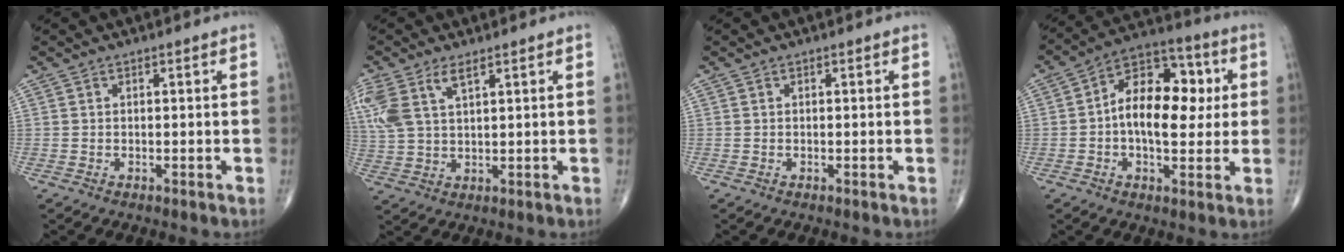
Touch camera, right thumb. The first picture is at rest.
{"total": 9.6, "force": [4.5, 4.4, 7.2], "torque": [-0.182, 0.005, 0.099]}
{"total": 0.0}
{"total": 15.3, "force": [1.1, 8.9, 12.4], "torque": [-0.166, 0.028, 0.008]}